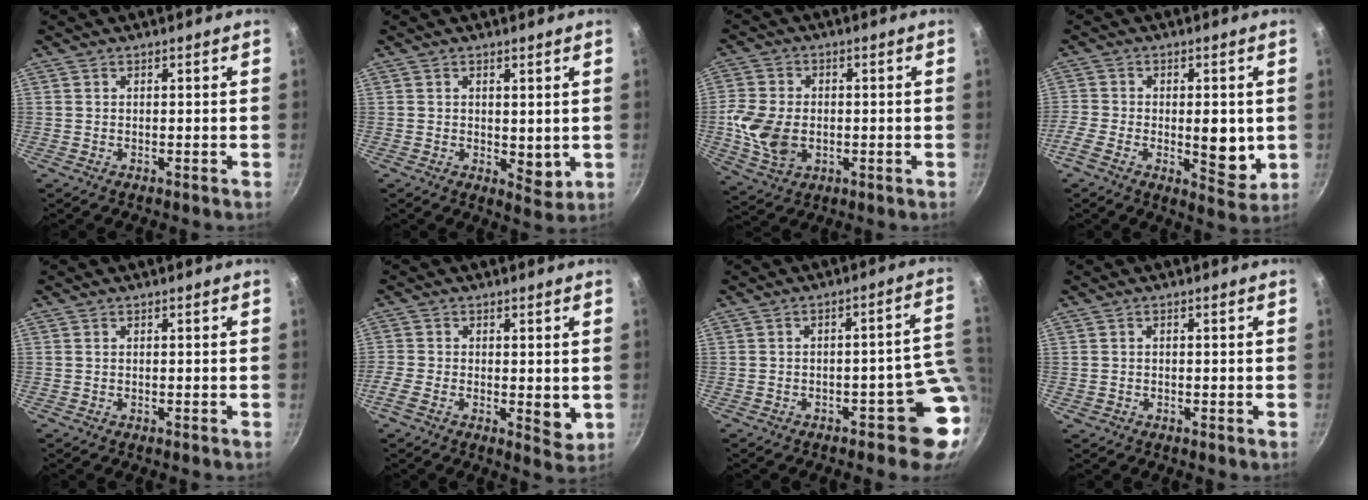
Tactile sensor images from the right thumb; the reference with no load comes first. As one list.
[{"total": 4.3, "force": [0.5, 2.6, 3.3], "torque": [-0.043, -0.015, 0.011]}, {"total": 10.6, "force": [-1.2, 7.6, 7.4], "torque": [-0.144, 0.001, -0.019]}, {"total": 10.2, "force": [-1.7, 5.1, 8.7], "torque": [-0.138, -0.003, -0.028]}, {"total": 0.0}, {"total": 6.3, "force": [-1.2, 3.1, 5.3], "torque": [-0.088, -0.009, -0.025]}, {"total": 8.2, "force": [-1.6, 4.7, 6.6], "torque": [-0.003, 0.029, -0.022]}, {"total": 0.6, "force": [-0.2, 0.5, 0.2], "torque": [-0.005, 0.003, 0.001]}]